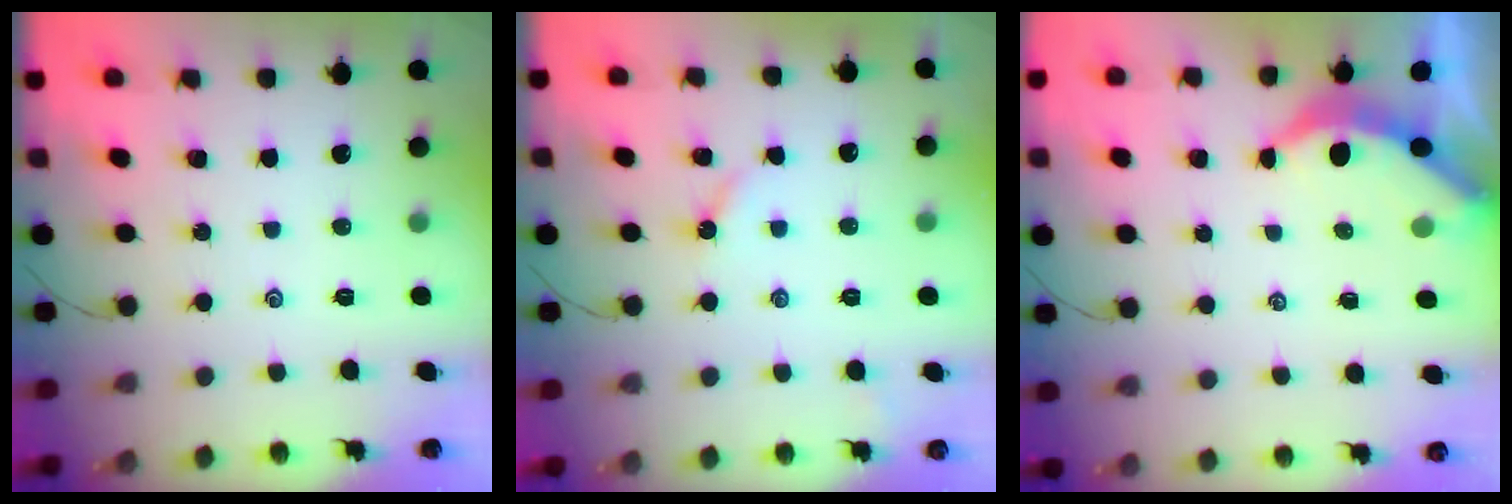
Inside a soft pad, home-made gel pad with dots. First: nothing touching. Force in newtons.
{"total": 2.6, "press": 2.6, "slide": 0.3}
{"total": 3.8, "press": 3.7, "slide": 0.5}